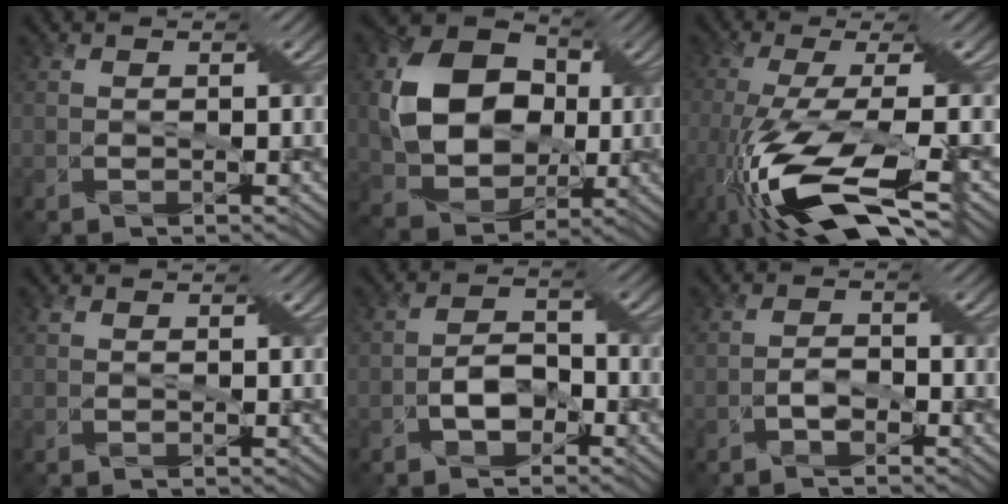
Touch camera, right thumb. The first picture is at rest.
{"total": 12.8, "force": [1.3, 9.6, 8.3], "torque": [-0.178, -0.006, 0.026]}
{"total": 15.1, "force": [-7.1, 3.7, 12.8], "torque": [-0.298, -0.022, -0.128]}
{"total": 0.8, "force": [0.5, 0.4, 0.4], "torque": [-0.014, -0.001, 0.008]}
{"total": 3.6, "force": [-2.0, 1.8, 2.4], "torque": [-0.046, 0.006, -0.040]}
{"total": 1.5, "force": [-1.2, 0.1, 0.9], "torque": [-0.025, 0.005, -0.021]}